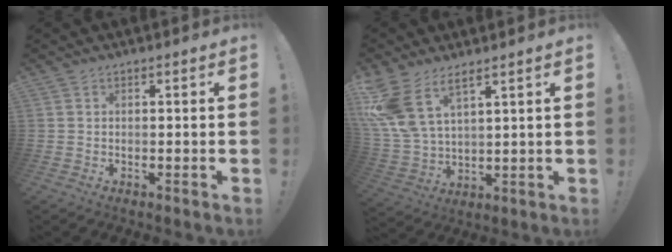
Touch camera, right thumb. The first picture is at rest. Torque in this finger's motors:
{"motor_torque": [2.23, 2.49, 1.29, 0.26, 0.18]}